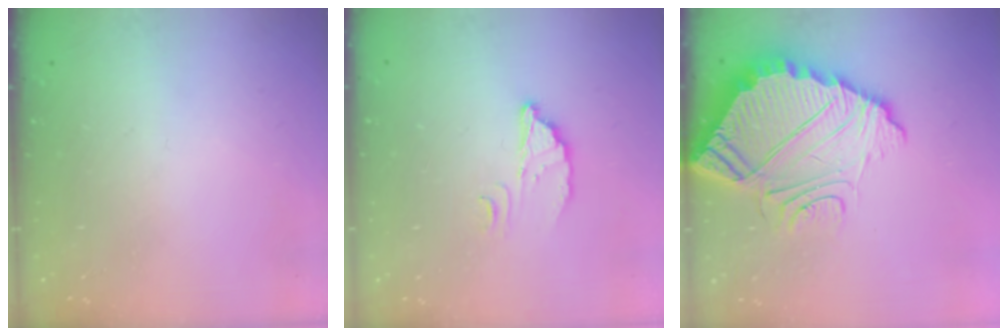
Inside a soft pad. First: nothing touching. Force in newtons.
{"total": 3.4, "press": 3.4, "slide": 0.1}
{"total": 9.6, "press": 9.6, "slide": 0.5}